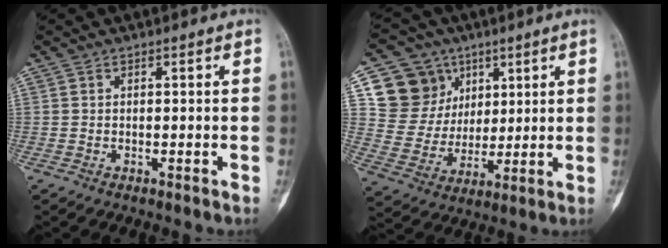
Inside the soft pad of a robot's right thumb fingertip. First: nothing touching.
{"total": 13.7, "force": [6.1, 11.8, 3.4], "torque": [-0.020, -0.021, 0.122]}